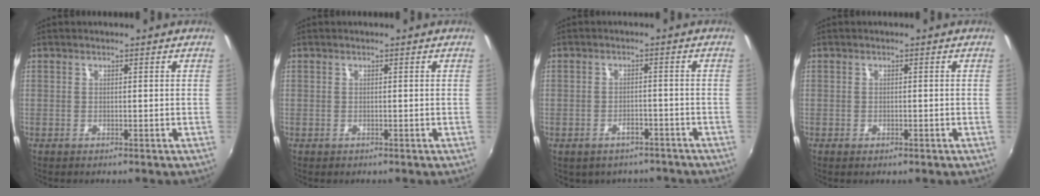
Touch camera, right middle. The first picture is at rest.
{"total": 0.0}
{"total": 7.0, "force": [-5.0, 4.3, 2.4], "torque": [-0.058, 0.004, -0.054]}
{"total": 1.1, "force": [-0.7, 0.6, 0.6], "torque": [-0.010, -0.005, -0.013]}